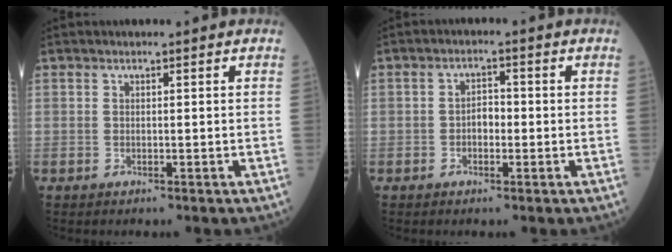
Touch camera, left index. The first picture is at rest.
{"total": 2.4, "force": [-0.6, 1.4, 1.9], "torque": [-0.021, 0.008, -0.013]}